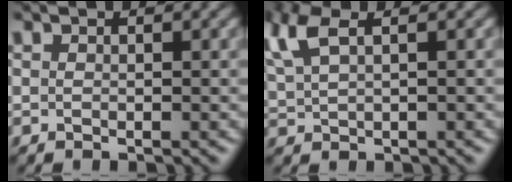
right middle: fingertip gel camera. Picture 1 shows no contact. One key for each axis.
{"total": 4.9, "fx": 2.6, "fy": 2.1, "fz": 3.6, "tx": -0.097, "ty": 0.021, "tz": 0.047}